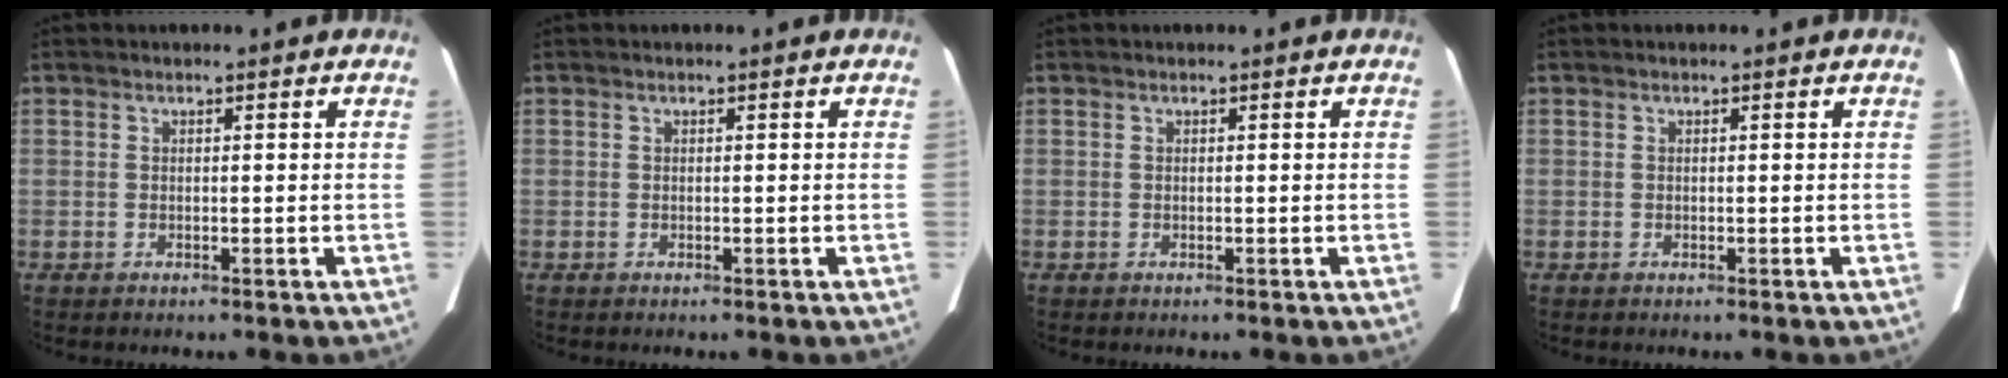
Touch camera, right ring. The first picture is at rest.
{"total": 0.0}
{"total": 0.0}
{"total": 0.0}